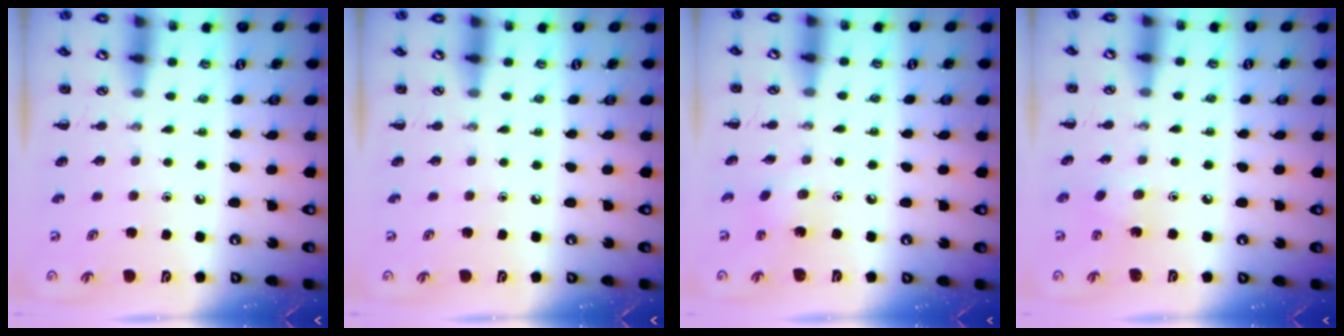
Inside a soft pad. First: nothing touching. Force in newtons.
{"total": 0.0}
{"total": 2.1, "press": 2.0, "slide": 0.6}
{"total": 4.0, "press": 3.9, "slide": 0.9}